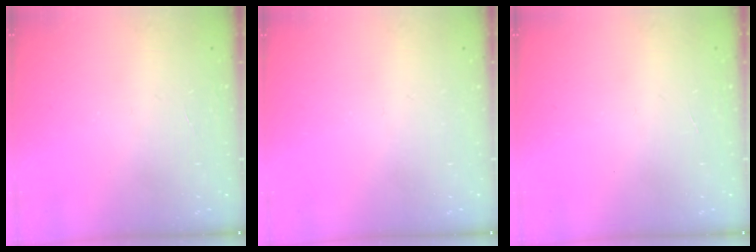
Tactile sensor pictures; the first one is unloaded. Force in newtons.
{"total": 0.0}
{"total": 0.0}